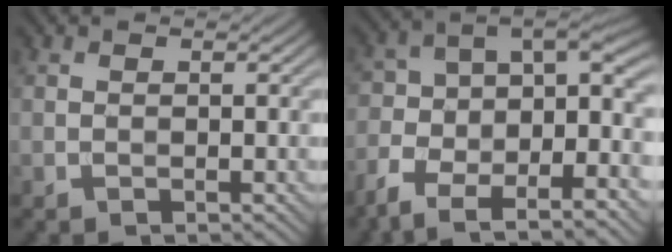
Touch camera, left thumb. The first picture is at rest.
{"total": 13.7, "force": [-6.3, 6.3, 10.4], "torque": [-0.200, -0.029, -0.102]}